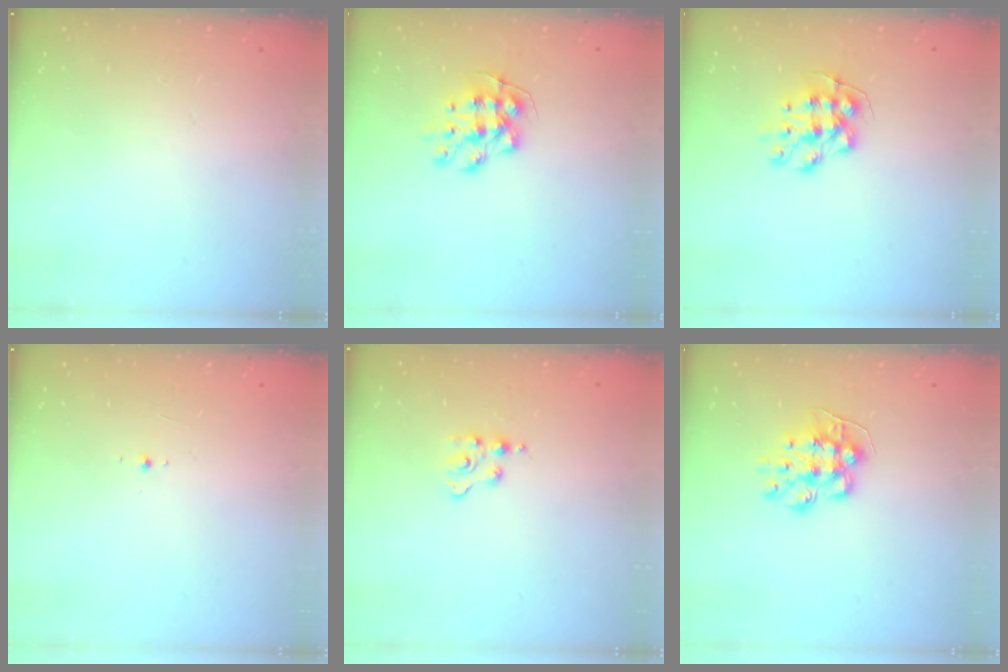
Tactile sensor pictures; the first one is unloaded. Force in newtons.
{"total": 10.0, "press": 10.0, "slide": 0.6}
{"total": 10.0, "press": 10.0, "slide": 0.6}
{"total": 2.7, "press": 2.5, "slide": 0.8}
{"total": 2.3, "press": 2.3, "slide": 0.3}
{"total": 9.5, "press": 9.5, "slide": 0.7}